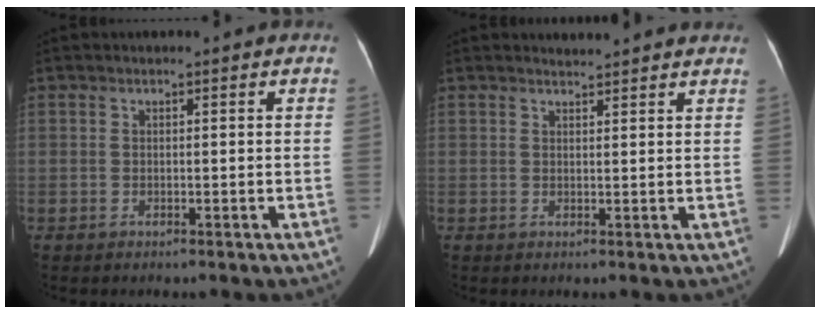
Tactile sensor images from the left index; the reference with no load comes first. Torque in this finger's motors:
{"motor_torque": [0.00, -0.13, -0.06, 0.01]}